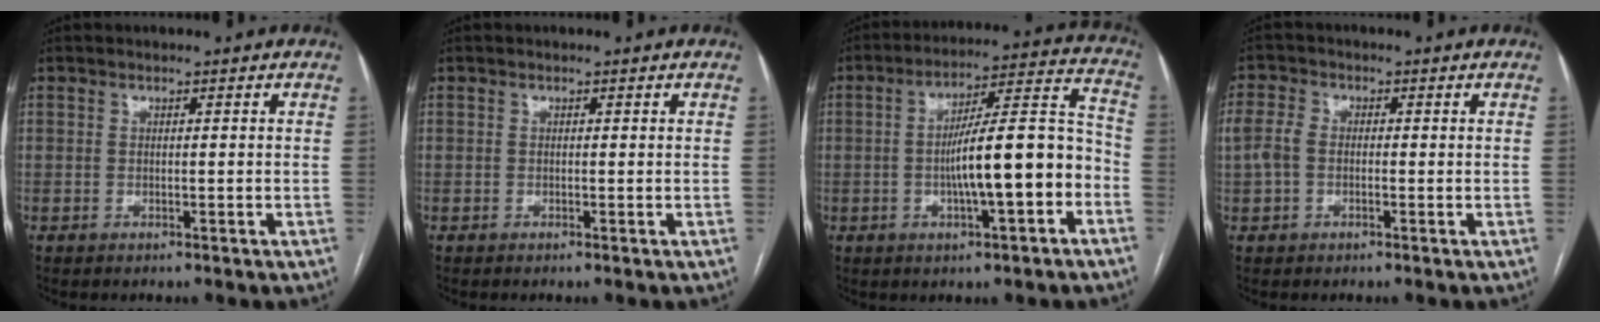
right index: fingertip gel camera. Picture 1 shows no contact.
{"total": 0.0}
{"total": 13.9, "force": [-3.5, 2.1, 13.3], "torque": [-0.209, 0.028, -0.052]}
{"total": 3.4, "force": [-0.2, 2.4, 2.4], "torque": [-0.072, 0.014, -0.008]}